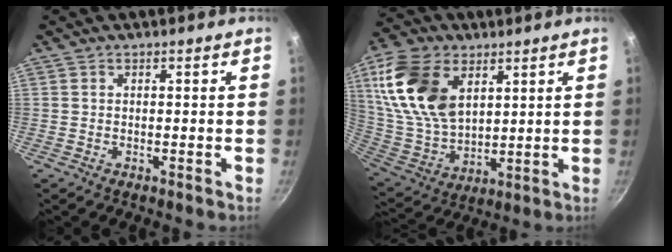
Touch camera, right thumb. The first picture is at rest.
{"total": 19.3, "force": [7.3, 12.1, 13.1], "torque": [-0.239, -0.025, 0.151]}